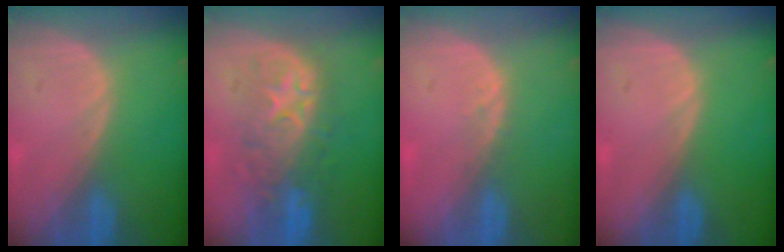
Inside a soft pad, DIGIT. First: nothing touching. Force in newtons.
{"total": 8.7, "press": 8.6, "slide": 1.7}
{"total": 1.3, "press": 1.2, "slide": 0.6}
{"total": 0.0}